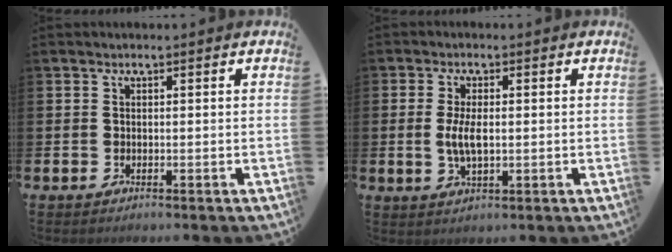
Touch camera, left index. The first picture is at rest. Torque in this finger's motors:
{"motor_torque": [0.56, 0.07, 0.18, 0.15]}